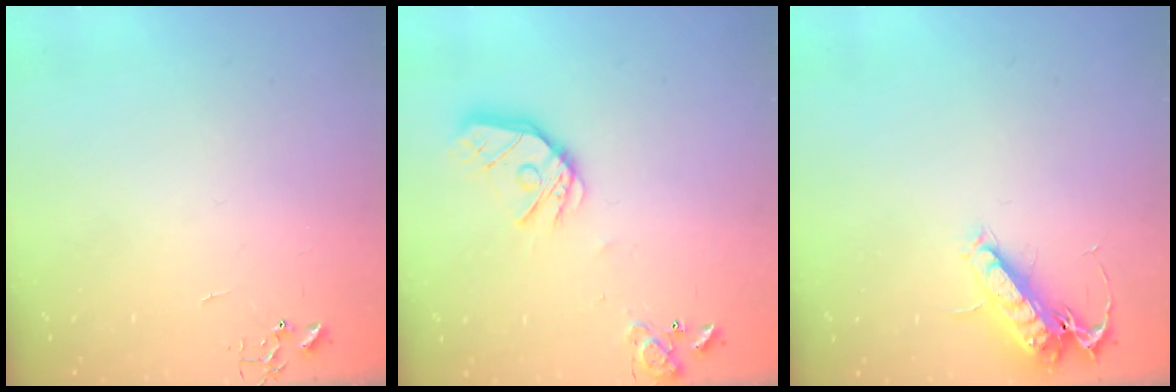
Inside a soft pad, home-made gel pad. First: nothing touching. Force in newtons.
{"total": 15.4, "press": 15.3, "slide": 2.1}
{"total": 13.8, "press": 13.7, "slide": 1.5}